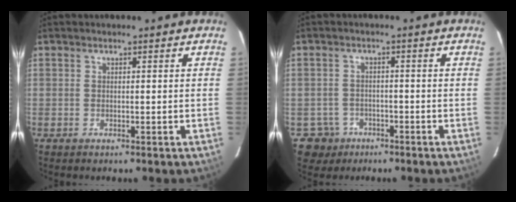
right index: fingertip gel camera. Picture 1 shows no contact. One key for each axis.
{"total": 4.8, "fx": -2.2, "fy": 4.2, "fz": -0.5, "tx": 0.009, "ty": 0.012, "tz": -0.032}